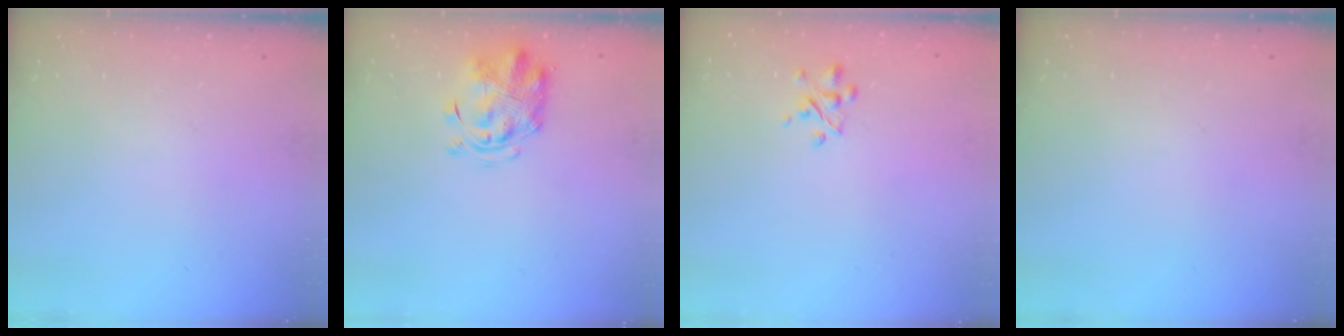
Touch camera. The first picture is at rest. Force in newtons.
{"total": 2.9, "press": 2.9, "slide": 0.7}
{"total": 2.9, "press": 2.7, "slide": 0.9}
{"total": 0.0}